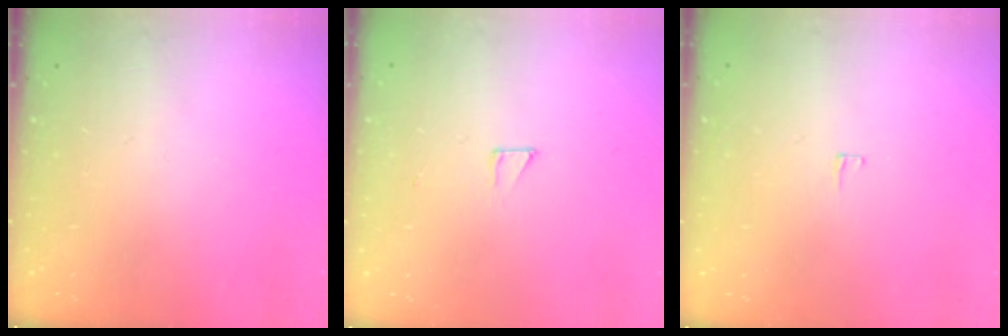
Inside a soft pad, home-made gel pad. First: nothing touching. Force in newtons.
{"total": 2.6, "press": 2.6, "slide": 0.1}
{"total": 3.4, "press": 3.3, "slide": 0.3}